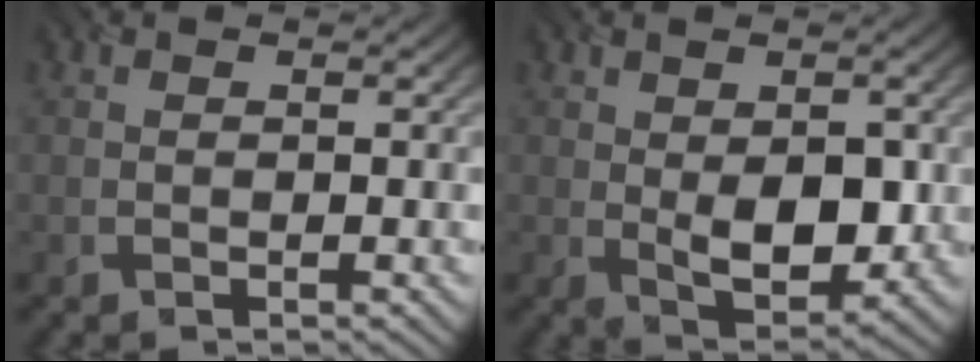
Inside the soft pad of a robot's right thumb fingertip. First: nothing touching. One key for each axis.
{"total": 5.9, "fx": -0.4, "fy": 3.3, "fz": 4.9, "tx": -0.091, "ty": -0.015, "tz": 0.002}